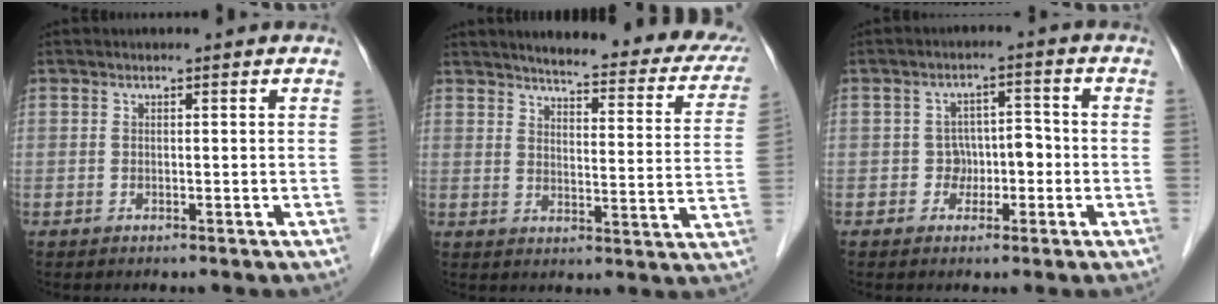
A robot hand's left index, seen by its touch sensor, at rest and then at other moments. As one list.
[{"total": 22.3, "force": [19.2, 4.8, 10.2], "torque": [-0.111, -0.030, 0.213]}, {"total": 3.6, "force": [-1.2, 2.9, 1.8], "torque": [-0.018, 0.016, -0.020]}]